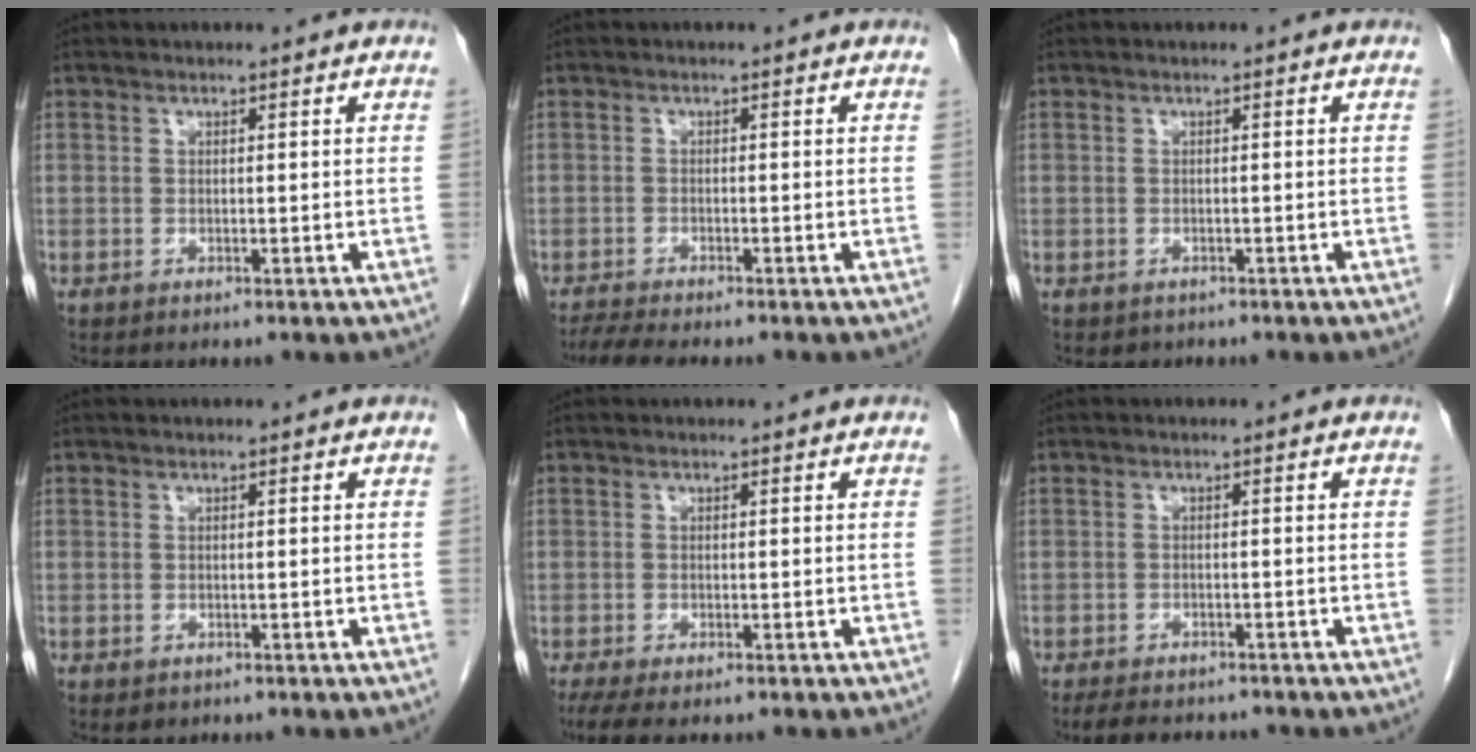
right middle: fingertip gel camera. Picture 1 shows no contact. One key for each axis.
{"total": 4.4, "fx": -3.8, "fy": 0.1, "fz": 2.2, "tx": -0.038, "ty": -0.013, "tz": -0.063}
{"total": 1.1, "fx": -0.8, "fy": 0.8, "fz": 0.1, "tx": -0.008, "ty": 0.001, "tz": -0.007}
{"total": 1.2, "fx": -0.7, "fy": 0.8, "fz": 0.4, "tx": -0.009, "ty": 0.000, "tz": -0.004}
{"total": 5.4, "fx": -4.0, "fy": 1.6, "fz": 3.2, "tx": -0.055, "ty": -0.016, "tz": -0.064}
{"total": 7.3, "fx": -6.3, "fy": 2.4, "fz": 2.7, "tx": -0.041, "ty": -0.005, "tz": -0.088}